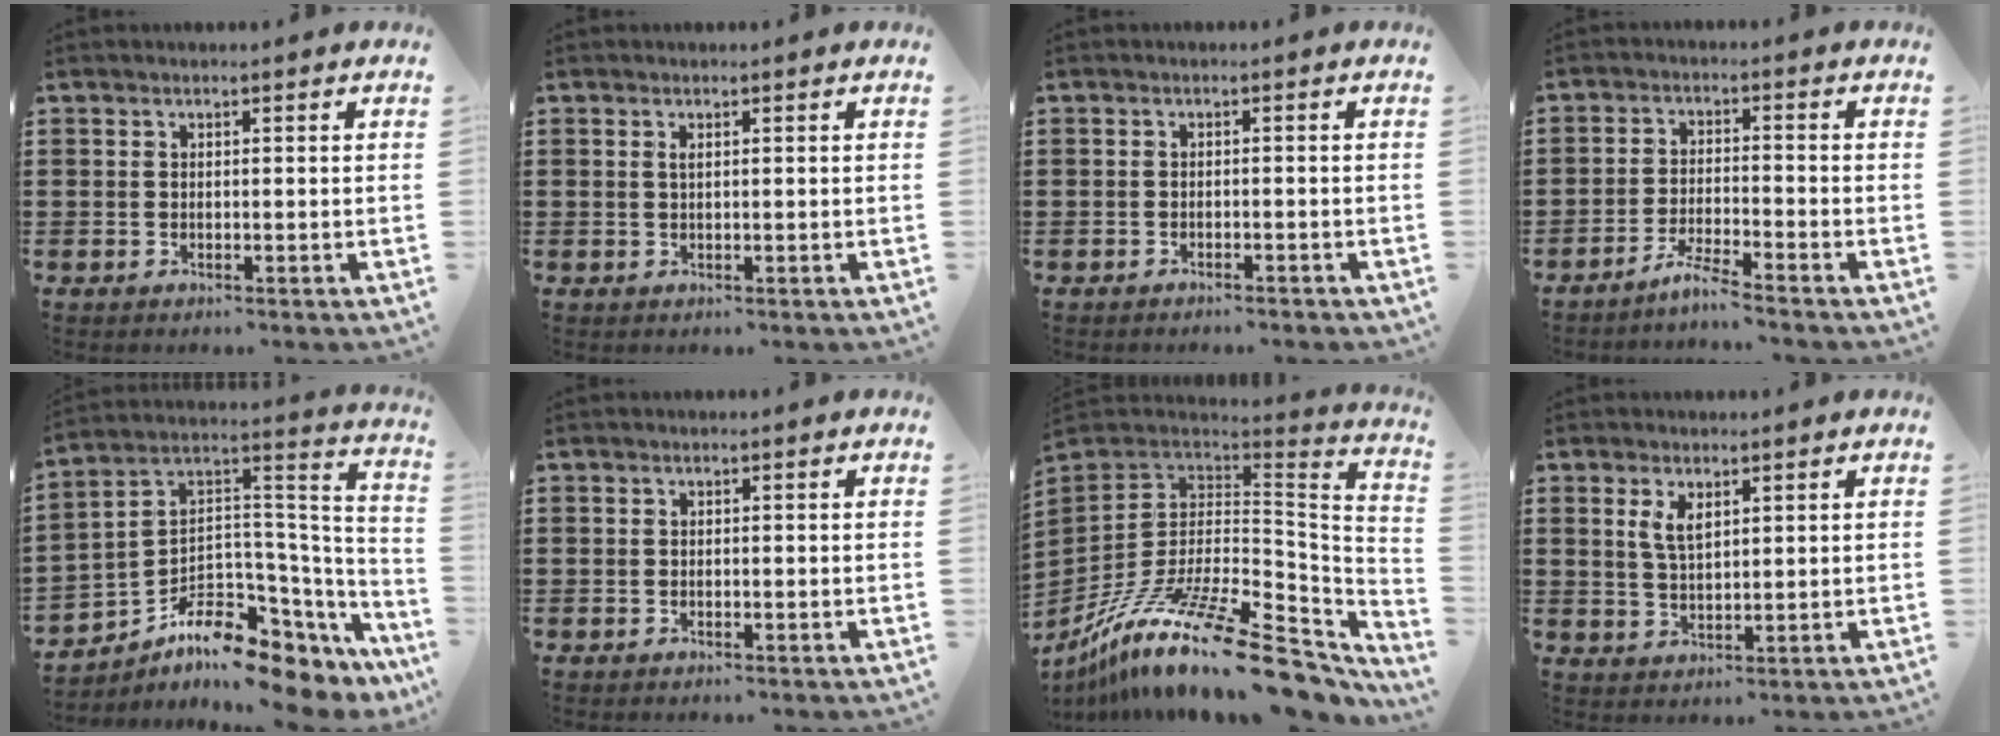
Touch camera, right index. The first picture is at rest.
{"total": 0.6, "force": [0.3, 0.1, 0.6], "torque": [-0.013, 0.000, 0.006]}
{"total": 0.9, "force": [-0.9, 0.1, 0.2], "torque": [-0.007, -0.002, -0.019]}
{"total": 3.7, "force": [-3.5, -0.6, 1.3], "torque": [-0.029, -0.004, -0.070]}
{"total": 8.7, "force": [-5.4, 4.4, 5.1], "torque": [-0.123, -0.016, -0.105]}
{"total": 0.0}
{"total": 20.6, "force": [-12.5, 6.5, 15.1], "torque": [-0.269, 0.043, -0.207]}
{"total": 3.4, "force": [1.7, 1.5, 2.5], "torque": [-0.054, 0.005, 0.030]}